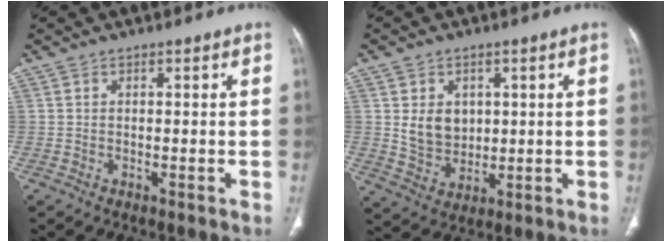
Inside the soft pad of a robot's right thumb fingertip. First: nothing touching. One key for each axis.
{"total": 7.1, "fx": 1.5, "fy": 5.7, "fz": 4.0, "tx": -0.042, "ty": -0.015, "tz": 0.041}